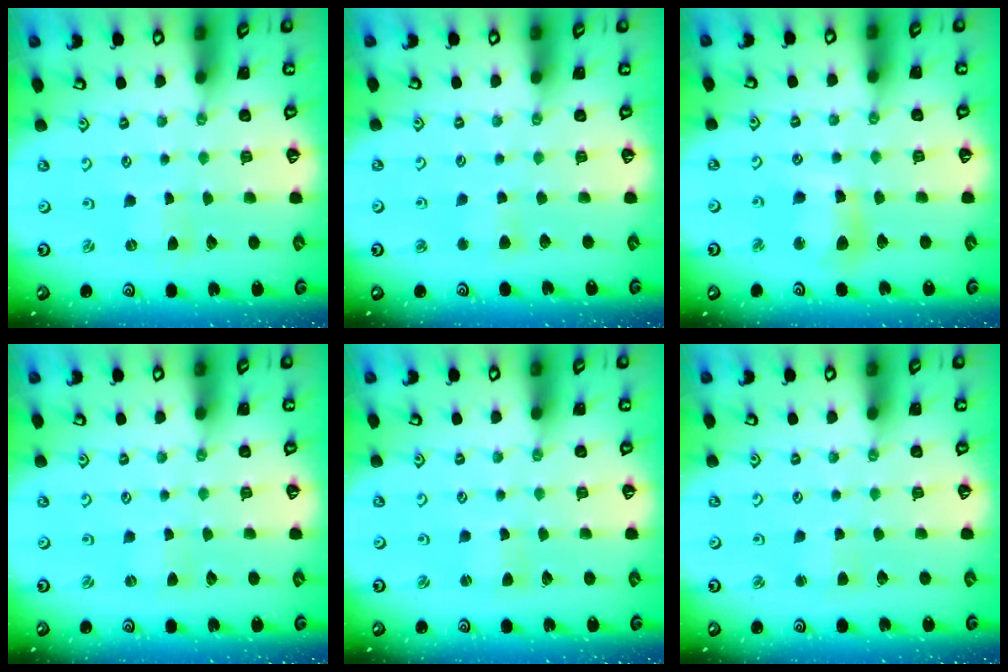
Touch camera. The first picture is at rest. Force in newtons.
{"total": 2.8, "press": 2.8, "slide": 0.5}
{"total": 9.9, "press": 9.9, "slide": 1.1}
{"total": 1.4, "press": 1.4, "slide": 0.2}
{"total": 0.9, "press": 0.9, "slide": 0.2}
{"total": 3.0, "press": 3.0, "slide": 0.3}